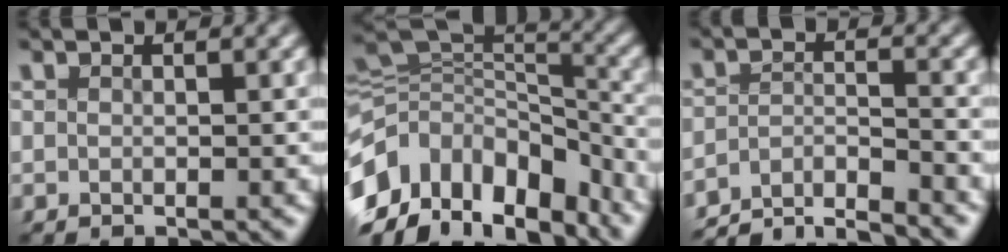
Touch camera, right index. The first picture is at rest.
{"total": 17.5, "force": [-7.2, 12.9, 9.3], "torque": [-0.199, -0.038, -0.114]}
{"total": 8.4, "force": [-8.2, 1.3, 1.1], "torque": [-0.003, -0.017, -0.137]}